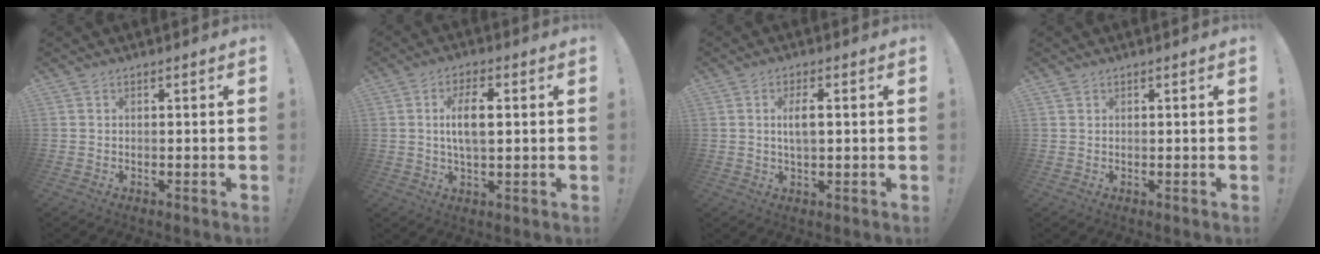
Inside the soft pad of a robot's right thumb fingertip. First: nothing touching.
{"total": 8.2, "force": [1.3, 3.5, 7.3], "torque": [-0.127, -0.003, 0.014]}
{"total": 4.6, "force": [0.7, 1.6, 4.3], "torque": [-0.065, -0.002, 0.009]}
{"total": 0.6, "force": [0.4, 0.4, 0.0], "torque": [0.006, -0.002, 0.007]}